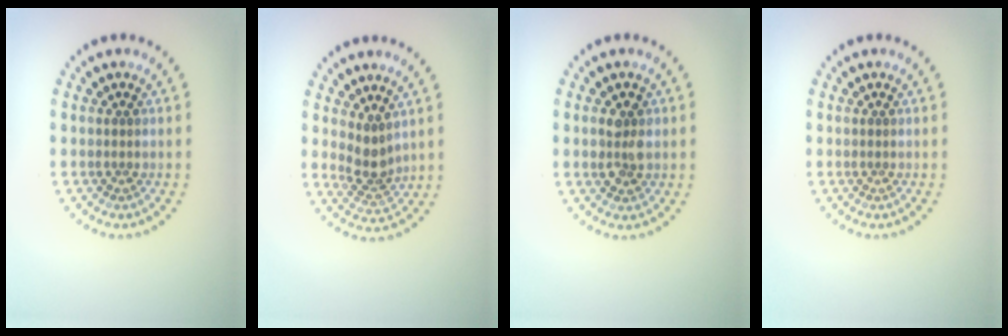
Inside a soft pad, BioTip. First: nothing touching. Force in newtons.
{"total": 2.6, "press": 1.9, "slide": 1.8}
{"total": 2.5, "press": 2.4, "slide": 0.5}
{"total": 0.0}